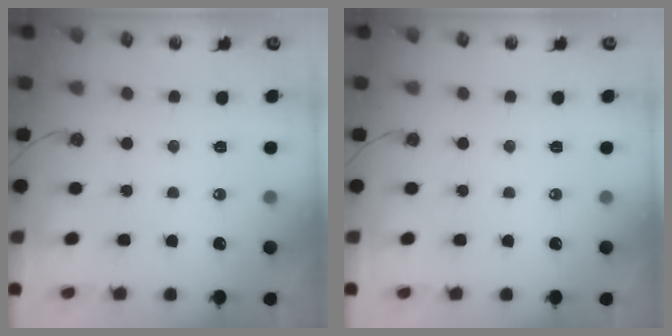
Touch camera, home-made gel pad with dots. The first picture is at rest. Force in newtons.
{"total": 0.0}